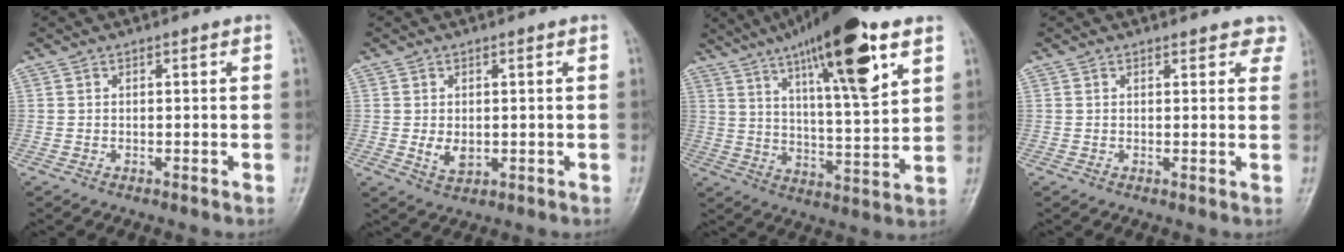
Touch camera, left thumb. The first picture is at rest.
{"total": 3.4, "force": [-0.1, 2.1, 2.7], "torque": [-0.043, -0.008, 0.004]}
{"total": 21.6, "force": [11.7, 4.9, 17.5], "torque": [-0.268, -0.034, 0.192]}
{"total": 3.9, "force": [3.4, 1.7, 1.1], "torque": [0.023, -0.011, 0.024]}